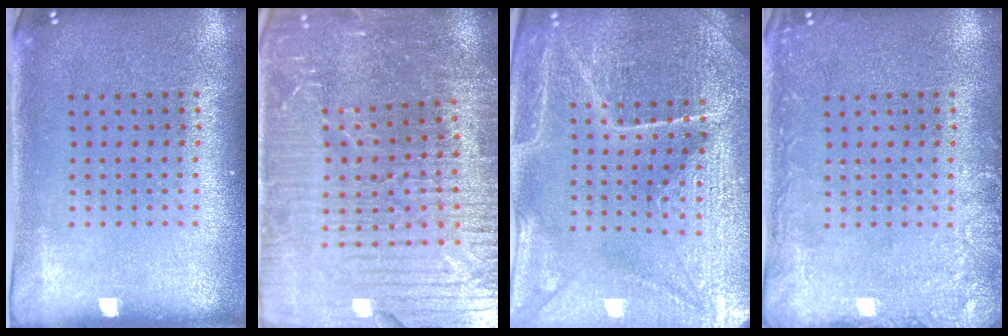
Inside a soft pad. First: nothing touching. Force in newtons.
{"total": 5.2, "press": 4.9, "slide": 1.9}
{"total": 4.9, "press": 4.6, "slide": 1.6}
{"total": 2.4, "press": 2.4, "slide": 0.4}